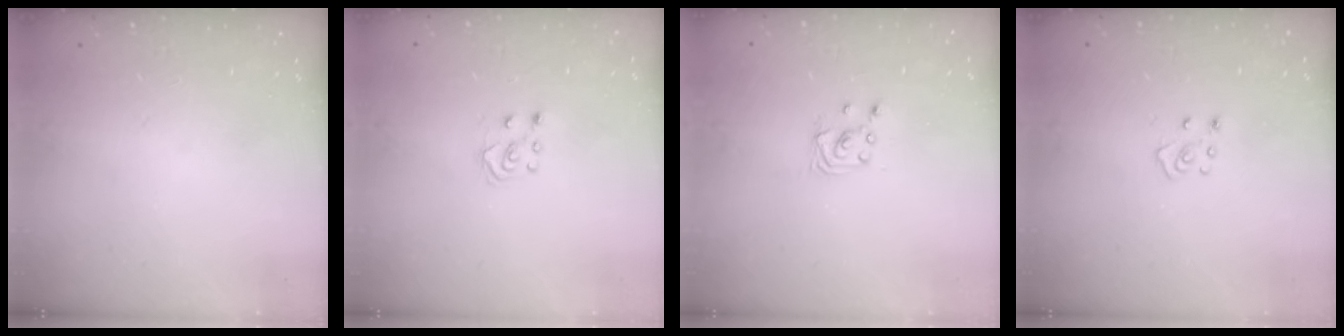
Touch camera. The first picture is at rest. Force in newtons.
{"total": 4.2, "press": 4.2, "slide": 0.3}
{"total": 2.5, "press": 2.5, "slide": 0.2}
{"total": 4.2, "press": 4.1, "slide": 0.3}